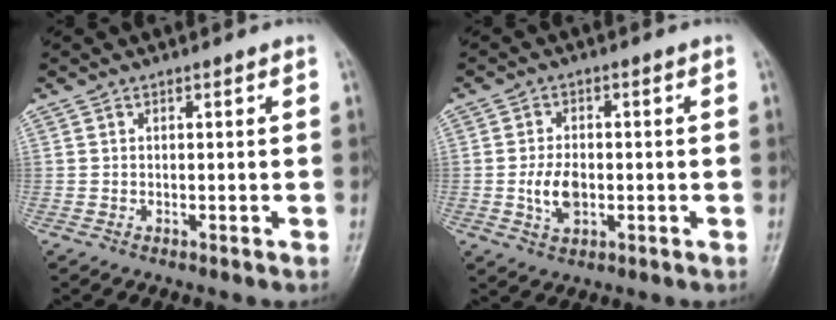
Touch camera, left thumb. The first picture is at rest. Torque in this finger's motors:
{"motor_torque": [-0.12, 0.26, 0.07, 0.04, 0.01]}